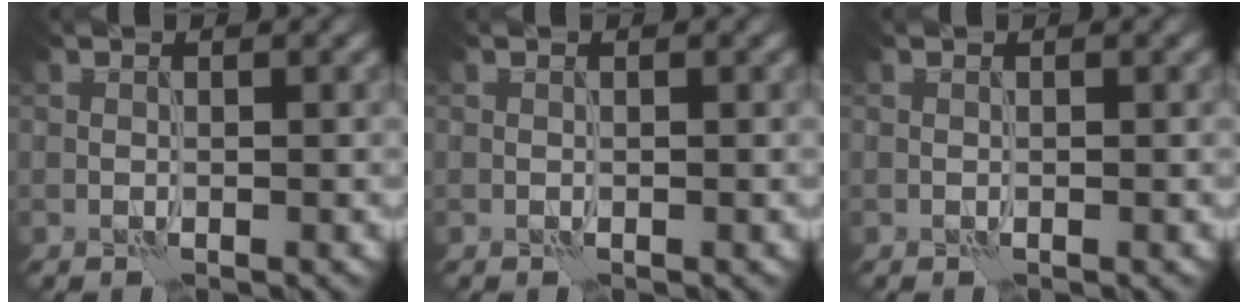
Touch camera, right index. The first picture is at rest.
{"total": 0.0}
{"total": 0.0}